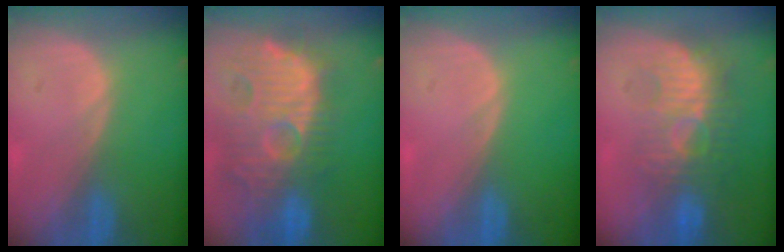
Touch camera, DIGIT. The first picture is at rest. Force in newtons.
{"total": 14.0, "press": 12.4, "slide": 6.4}
{"total": 0.0}
{"total": 9.1, "press": 8.7, "slide": 2.7}